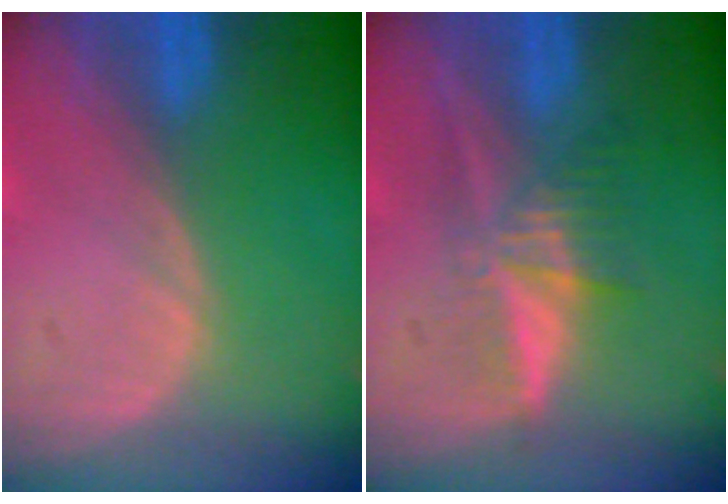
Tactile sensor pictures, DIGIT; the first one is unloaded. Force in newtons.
{"total": 5.3, "press": 5.2, "slide": 1.2}